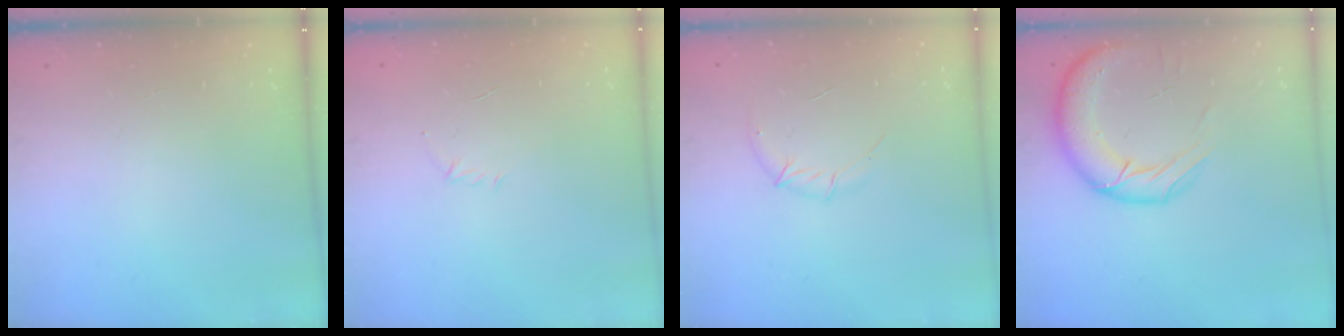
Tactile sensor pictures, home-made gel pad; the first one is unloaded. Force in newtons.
{"total": 2.9, "press": 2.8, "slide": 0.7}
{"total": 5.7, "press": 5.5, "slide": 1.6}
{"total": 15.3, "press": 14.8, "slide": 3.8}